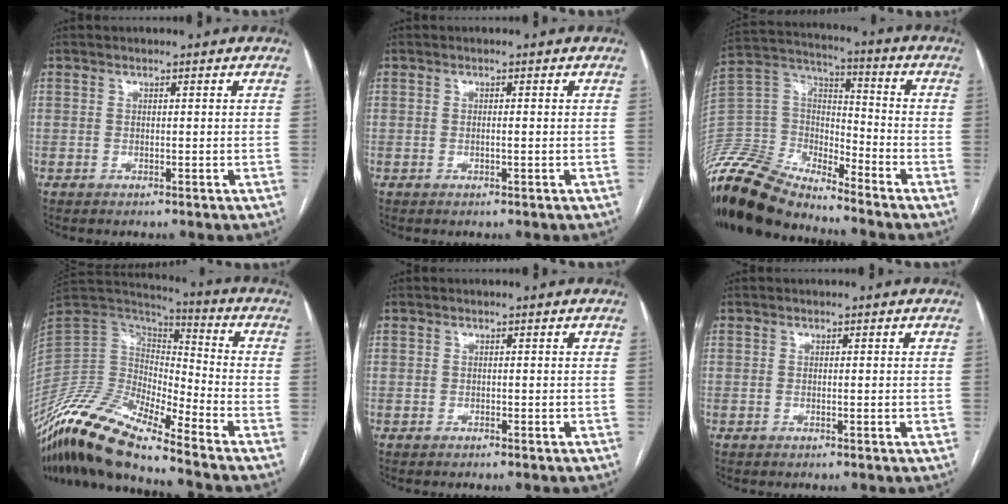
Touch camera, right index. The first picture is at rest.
{"total": 0.7, "force": [-0.2, 0.0, 0.7], "torque": [-0.014, 0.000, -0.002]}
{"total": 17.2, "force": [-16.1, 3.7, 4.9], "torque": [-0.100, 0.032, -0.306]}
{"total": 16.5, "force": [-13.3, 2.3, 9.4], "torque": [-0.188, 0.007, -0.256]}
{"total": 0.0}
{"total": 1.6, "force": [-0.1, 0.3, 1.5], "torque": [-0.025, -0.003, 0.000]}